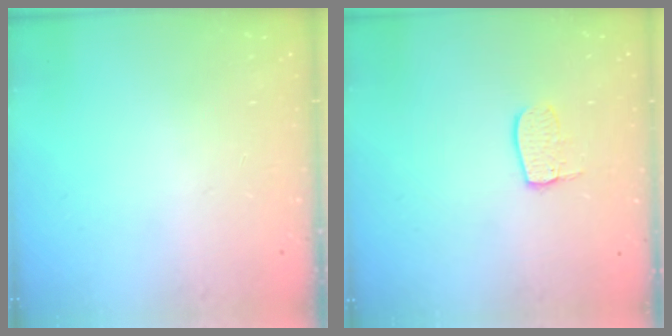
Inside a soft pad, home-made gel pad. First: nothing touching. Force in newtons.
{"total": 7.2, "press": 7.2, "slide": 0.3}